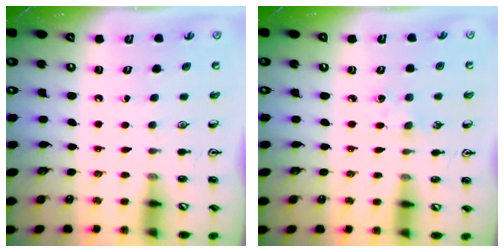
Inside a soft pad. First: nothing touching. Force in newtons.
{"total": 3.3, "press": 3.2, "slide": 0.4}